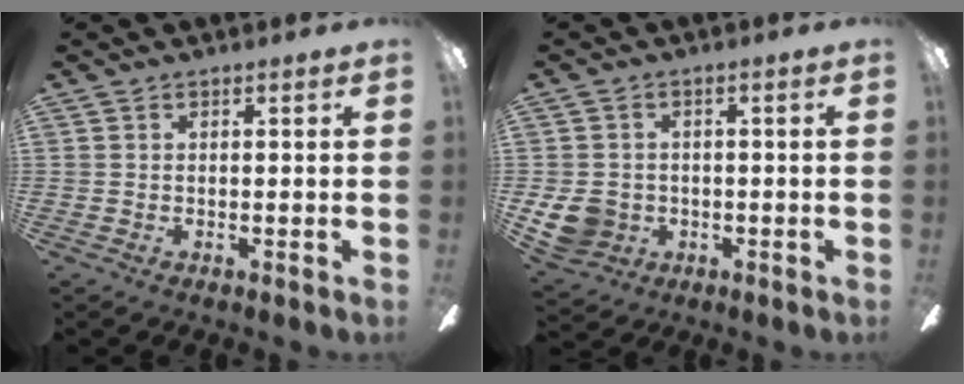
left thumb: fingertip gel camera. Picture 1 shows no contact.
{"total": 7.4, "force": [-1.2, 6.7, 3.0], "torque": [-0.065, 0.005, -0.025]}